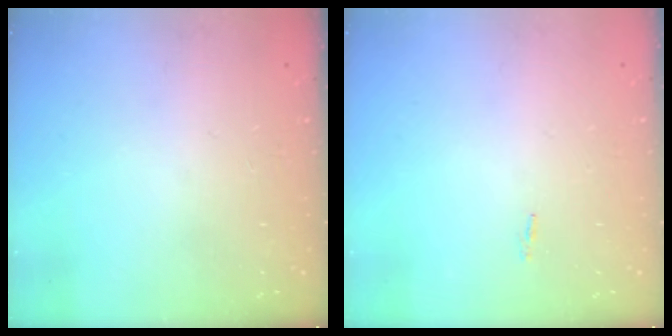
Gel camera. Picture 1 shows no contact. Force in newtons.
{"total": 17.2, "press": 3.7, "slide": 16.8}